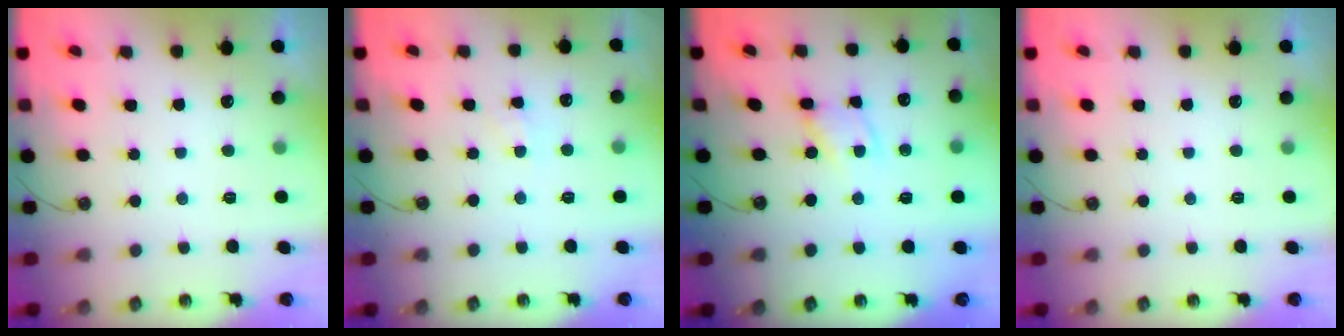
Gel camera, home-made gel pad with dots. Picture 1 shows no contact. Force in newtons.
{"total": 2.8, "press": 2.8, "slide": 0.5}
{"total": 2.8, "press": 2.8, "slide": 0.2}
{"total": 0.0}